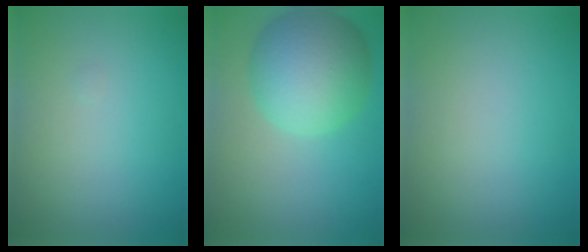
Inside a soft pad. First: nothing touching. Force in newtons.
{"total": 8.4, "press": 8.4, "slide": 0.3}
{"total": 0.0}